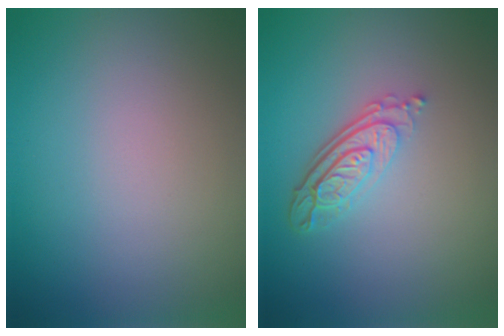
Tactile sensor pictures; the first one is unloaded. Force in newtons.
{"total": 3.9, "press": 2.8, "slide": 2.7}